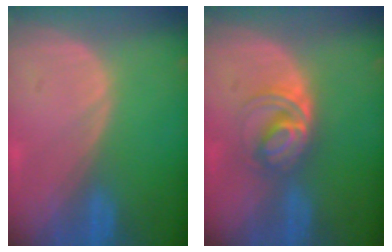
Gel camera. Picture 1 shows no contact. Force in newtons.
{"total": 5.4, "press": 5.3, "slide": 1.1}